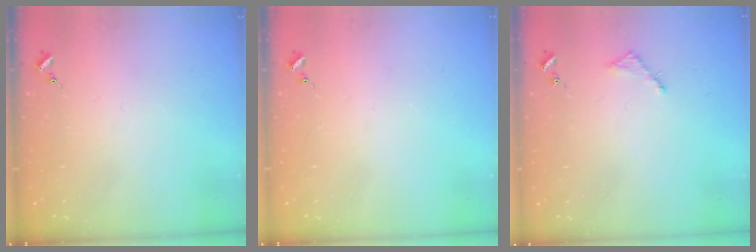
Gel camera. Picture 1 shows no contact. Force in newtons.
{"total": 0.0}
{"total": 2.8, "press": 2.7, "slide": 0.3}